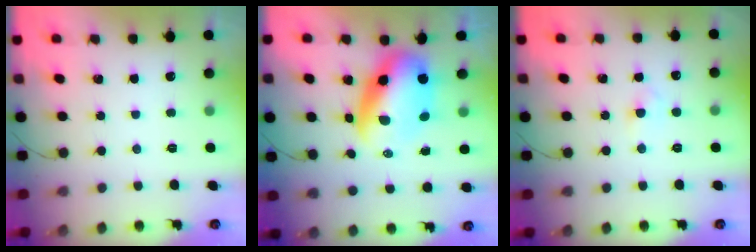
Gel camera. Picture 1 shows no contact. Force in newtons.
{"total": 10.5, "press": 10.2, "slide": 2.4}
{"total": 2.1, "press": 1.9, "slide": 0.9}